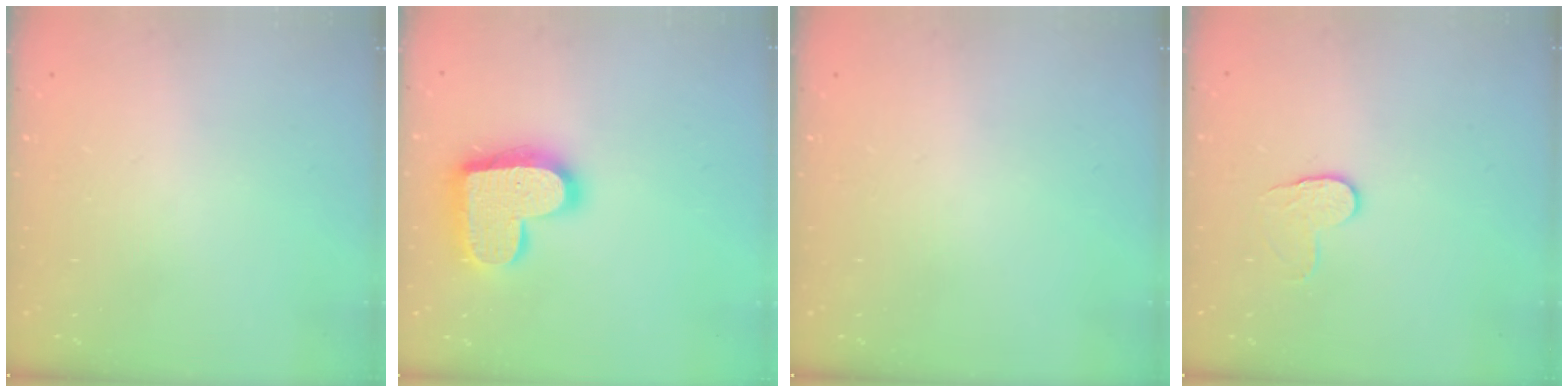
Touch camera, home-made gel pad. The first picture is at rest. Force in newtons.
{"total": 18.7, "press": 18.7, "slide": 1.2}
{"total": 0.0}
{"total": 4.3, "press": 4.3, "slide": 0.4}